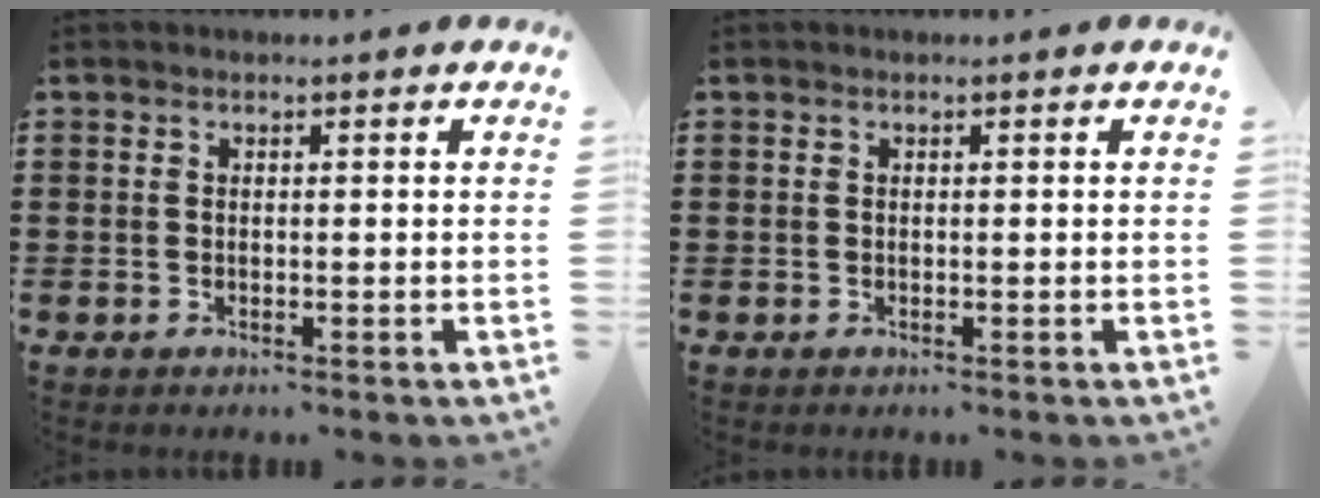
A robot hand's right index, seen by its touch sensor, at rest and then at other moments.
{"total": 0.0}